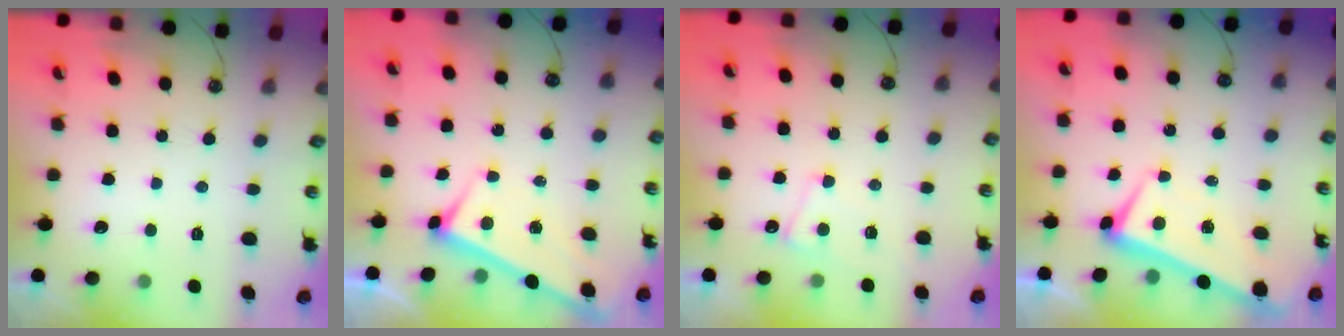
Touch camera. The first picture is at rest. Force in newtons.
{"total": 3.4, "press": 3.4, "slide": 0.2}
{"total": 1.1, "press": 0.9, "slide": 0.5}
{"total": 2.1, "press": 2.0, "slide": 0.7}